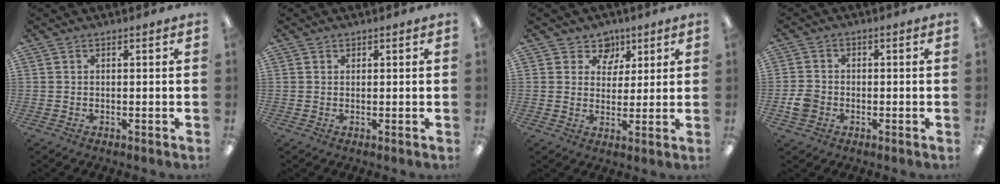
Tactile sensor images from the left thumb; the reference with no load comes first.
{"total": 0.6, "force": [0.4, 0.4, -0.1], "torque": [0.002, 0.001, 0.008]}
{"total": 6.7, "force": [3.9, 5.4, 0.9], "torque": [-0.014, -0.023, 0.070]}
{"total": 4.4, "force": [-1.4, 3.7, 2.0], "torque": [-0.037, 0.008, -0.025]}